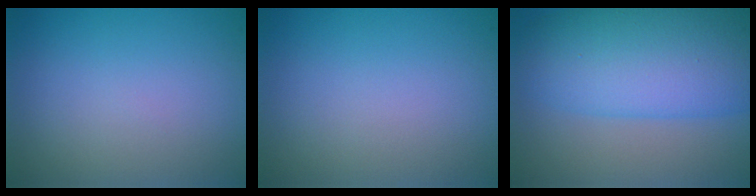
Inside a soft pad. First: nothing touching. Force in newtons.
{"total": 0.0}
{"total": 10.6, "press": 10.6, "slide": 0.1}